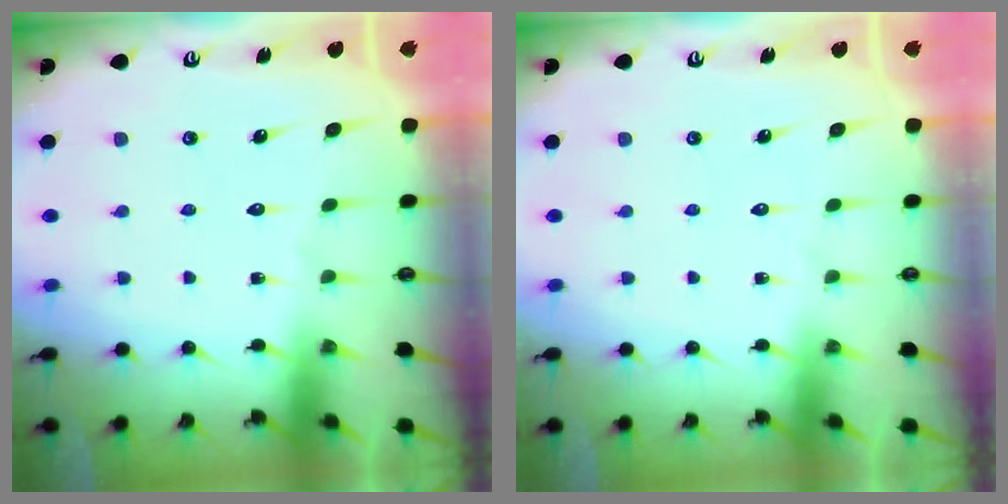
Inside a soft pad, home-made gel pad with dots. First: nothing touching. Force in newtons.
{"total": 0.0}